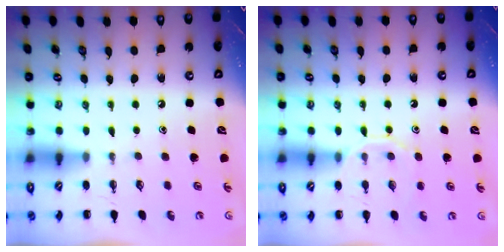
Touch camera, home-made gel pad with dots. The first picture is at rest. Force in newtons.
{"total": 8.7, "press": 8.6, "slide": 1.3}